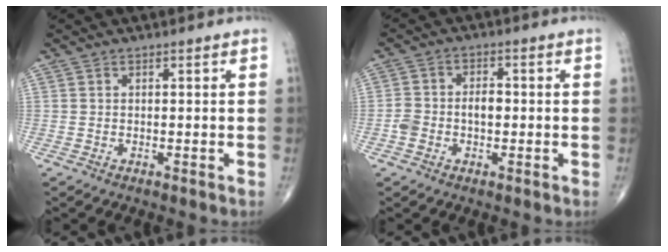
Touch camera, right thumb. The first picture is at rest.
{"total": 5.2, "force": [-0.8, 3.5, 3.7], "torque": [-0.071, 0.026, -0.014]}